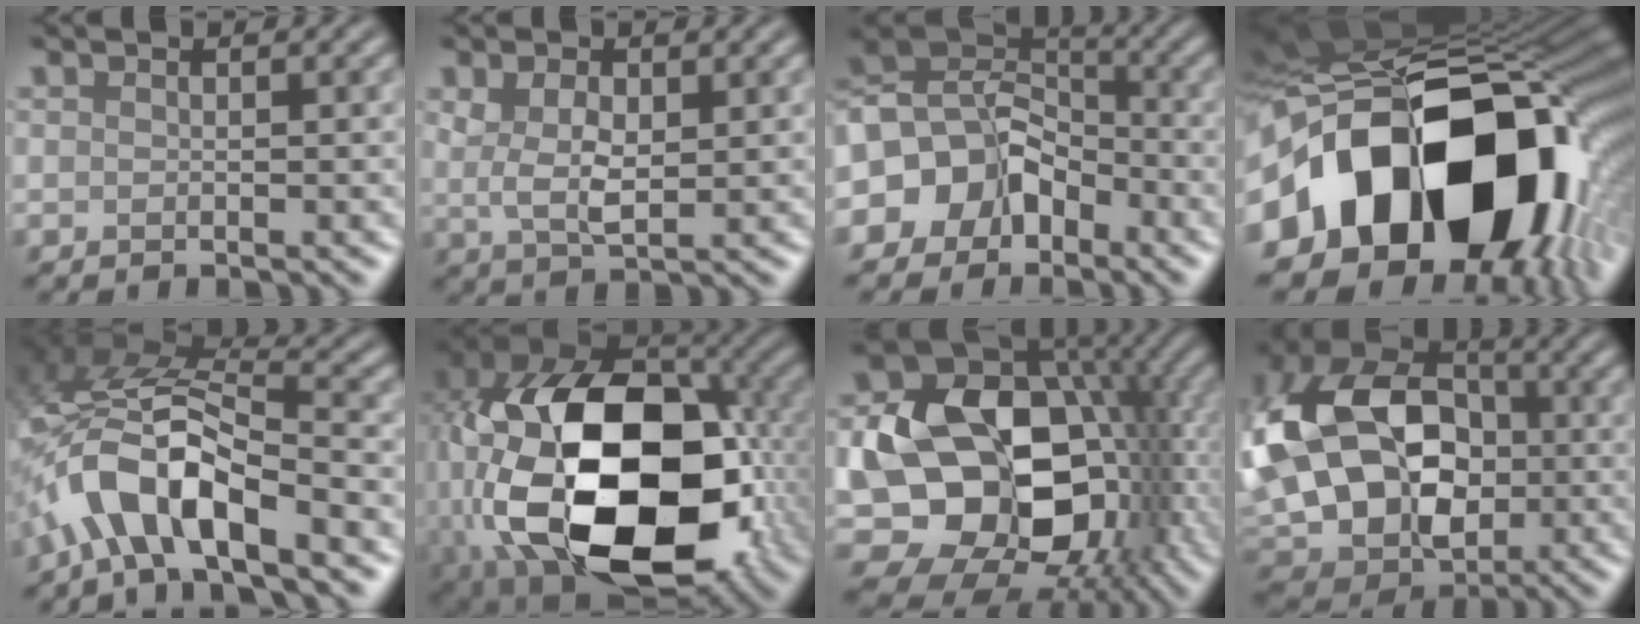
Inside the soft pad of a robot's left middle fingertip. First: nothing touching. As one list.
[{"total": 3.3, "force": [0.8, 1.8, 2.7], "torque": [-0.061, 0.000, 0.020]}, {"total": 7.2, "force": [-2.8, 5.5, 3.6], "torque": [-0.054, 0.019, -0.068]}, {"total": 20.0, "force": [-3.8, 13.9, 13.9], "torque": [-0.254, -0.025, -0.044]}, {"total": 9.1, "force": [-4.2, 3.6, 7.2], "torque": [-0.144, 0.014, -0.078]}, {"total": 19.9, "force": [-1.8, 13.1, 14.9], "torque": [-0.314, -0.043, -0.001]}, {"total": 17.0, "force": [-1.3, 12.9, 11.0], "torque": [-0.166, -0.017, -0.007]}, {"total": 17.6, "force": [-0.3, 12.8, 12.1], "torque": [-0.227, 0.012, 0.005]}]